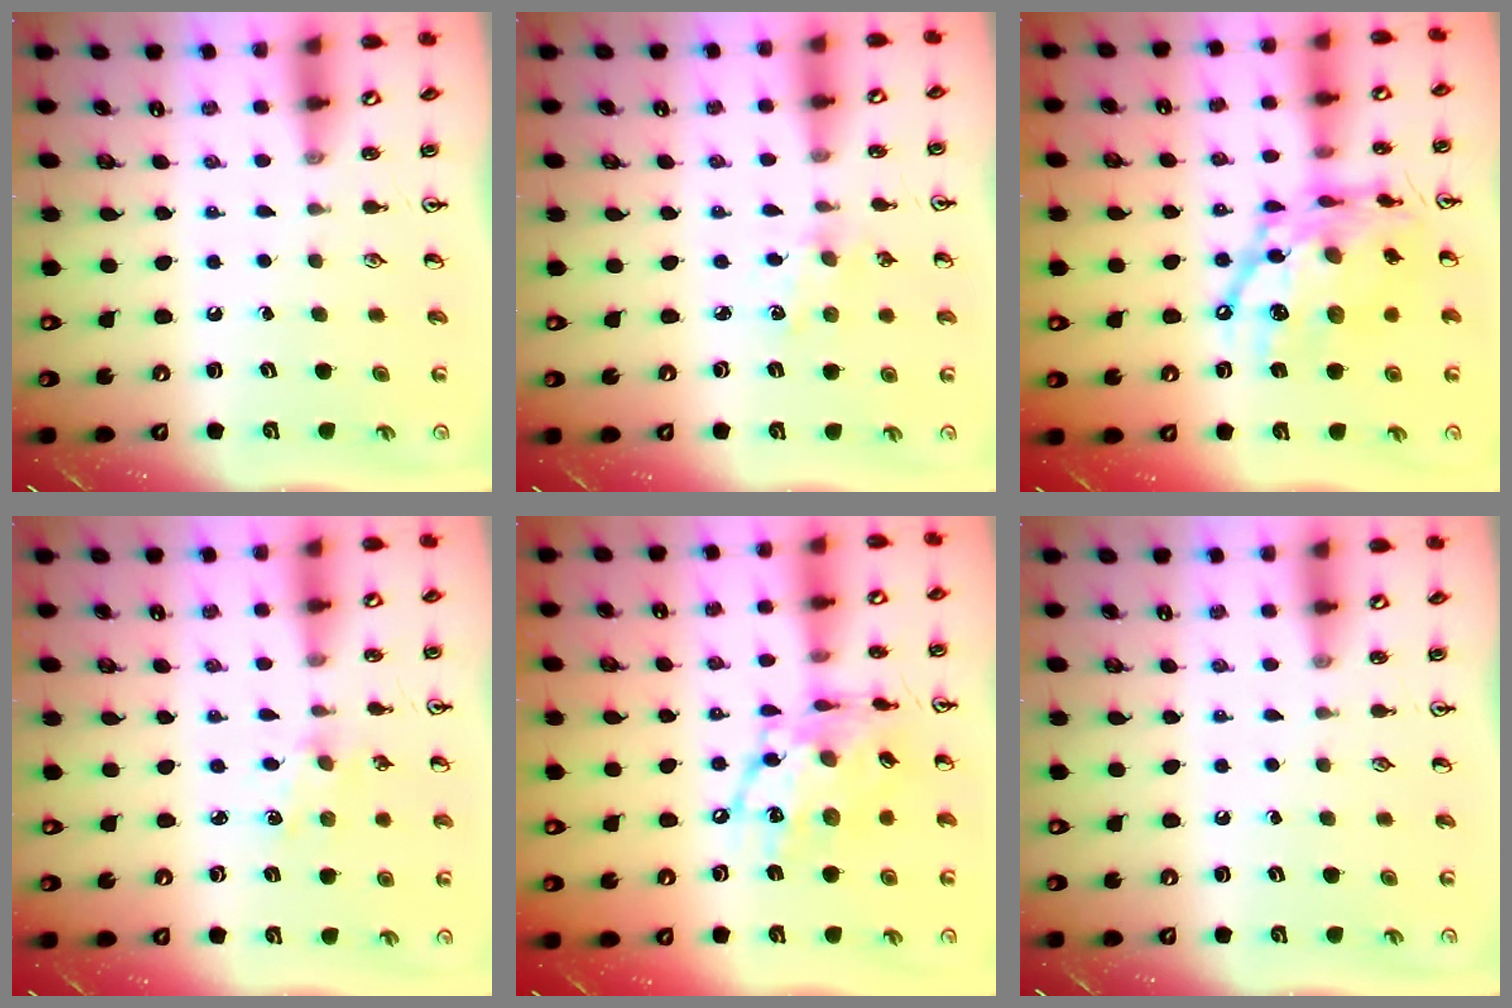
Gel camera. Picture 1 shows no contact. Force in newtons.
{"total": 2.3, "press": 2.2, "slide": 0.4}
{"total": 20.1, "press": 20.1, "slide": 1.7}
{"total": 2.1, "press": 2.0, "slide": 0.3}
{"total": 16.0, "press": 15.9, "slide": 1.7}
{"total": 0.0}